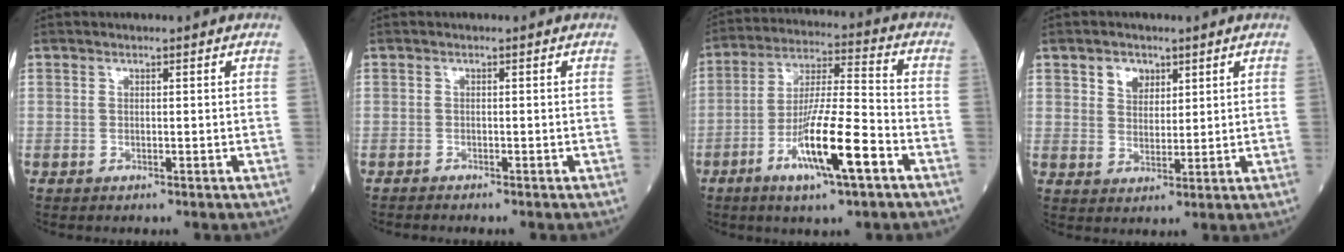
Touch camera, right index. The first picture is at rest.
{"total": 0.7, "force": [-0.7, -0.1, 0.0], "torque": [-0.003, -0.002, -0.016]}
{"total": 13.4, "force": [-5.8, 1.0, 12.0], "torque": [-0.221, -0.010, -0.105]}
{"total": 3.8, "force": [2.1, 2.7, 1.6], "torque": [-0.027, 0.005, 0.040]}